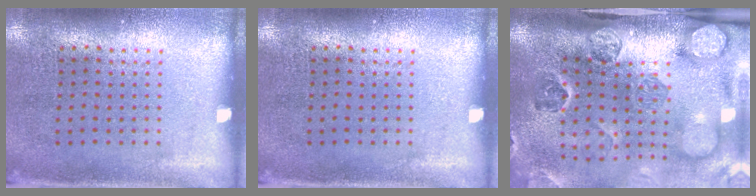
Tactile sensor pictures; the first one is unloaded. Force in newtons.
{"total": 0.0}
{"total": 4.9, "press": 3.6, "slide": 3.4}